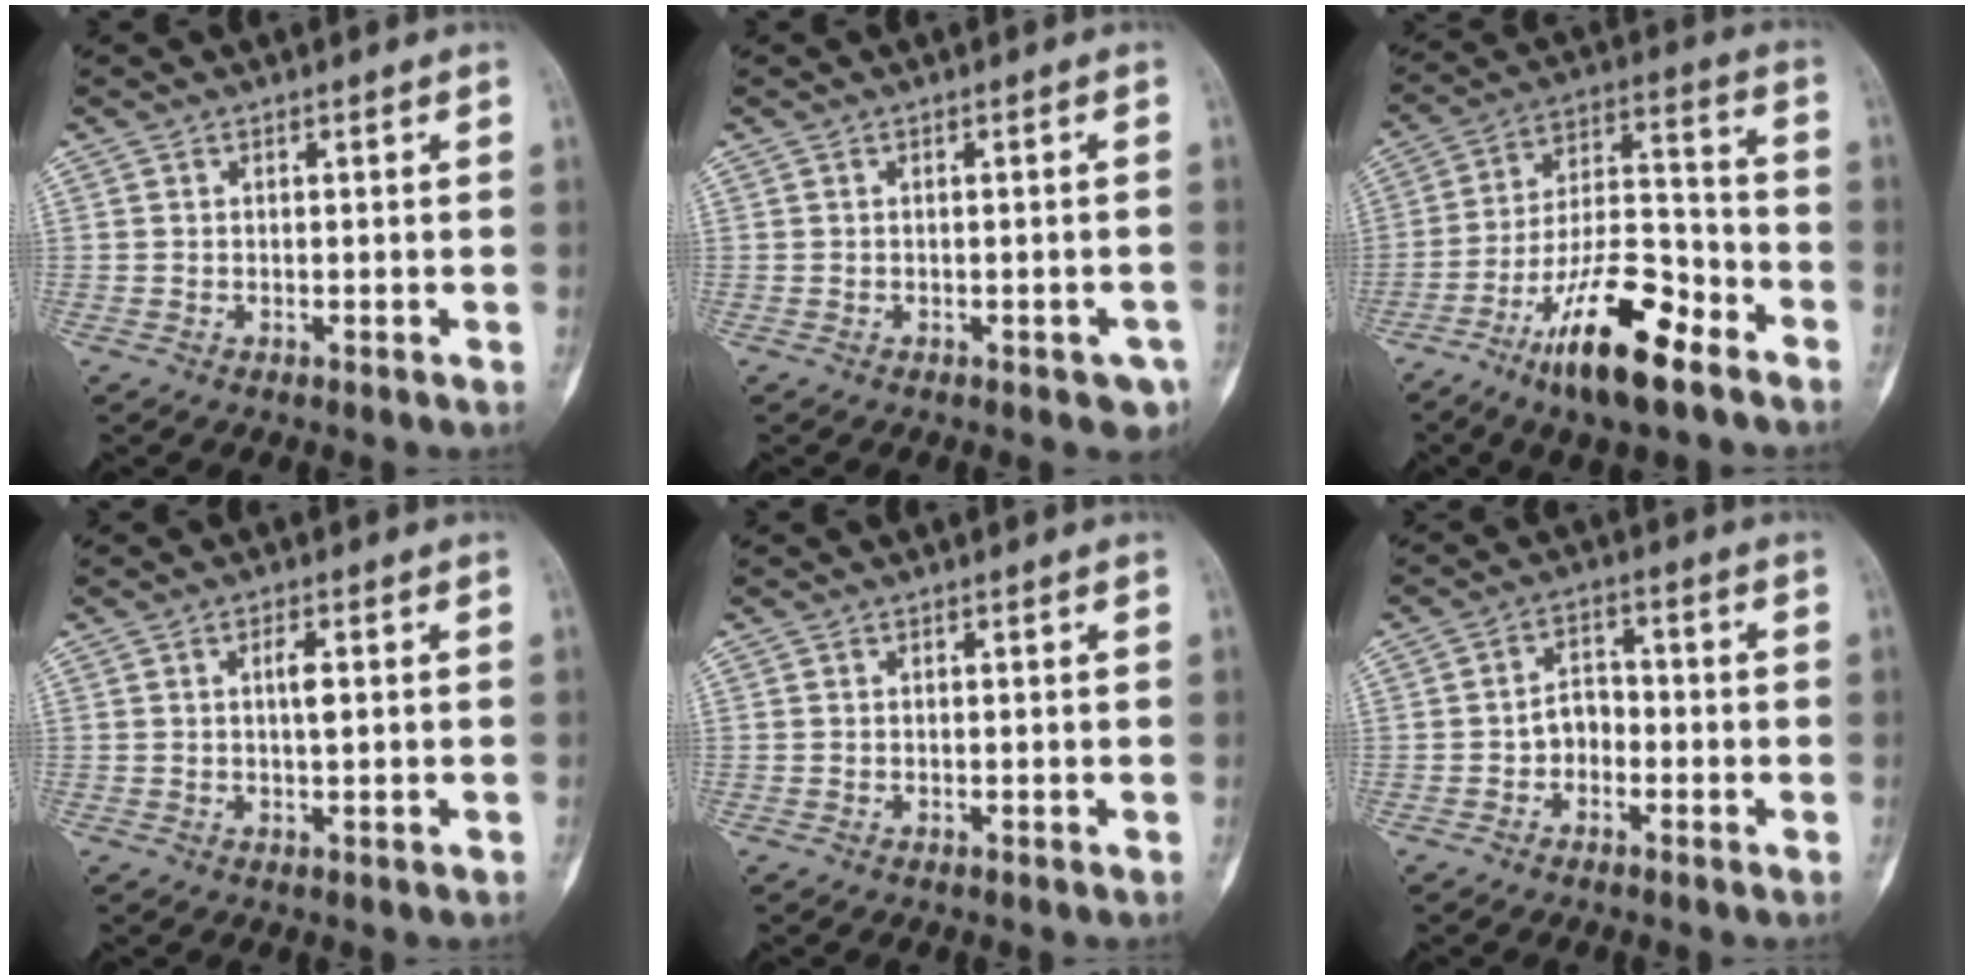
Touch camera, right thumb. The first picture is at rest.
{"total": 3.1, "force": [-1.5, 1.5, 2.3], "torque": [-0.016, 0.007, -0.014]}
{"total": 17.8, "force": [-10.6, 5.7, 13.1], "torque": [-0.224, 0.072, -0.188]}
{"total": 2.8, "force": [0.4, 0.9, 2.6], "torque": [-0.045, 0.001, 0.005]}
{"total": 0.0}
{"total": 4.3, "force": [-1.4, 3.3, 2.3], "torque": [-0.020, 0.023, -0.034]}